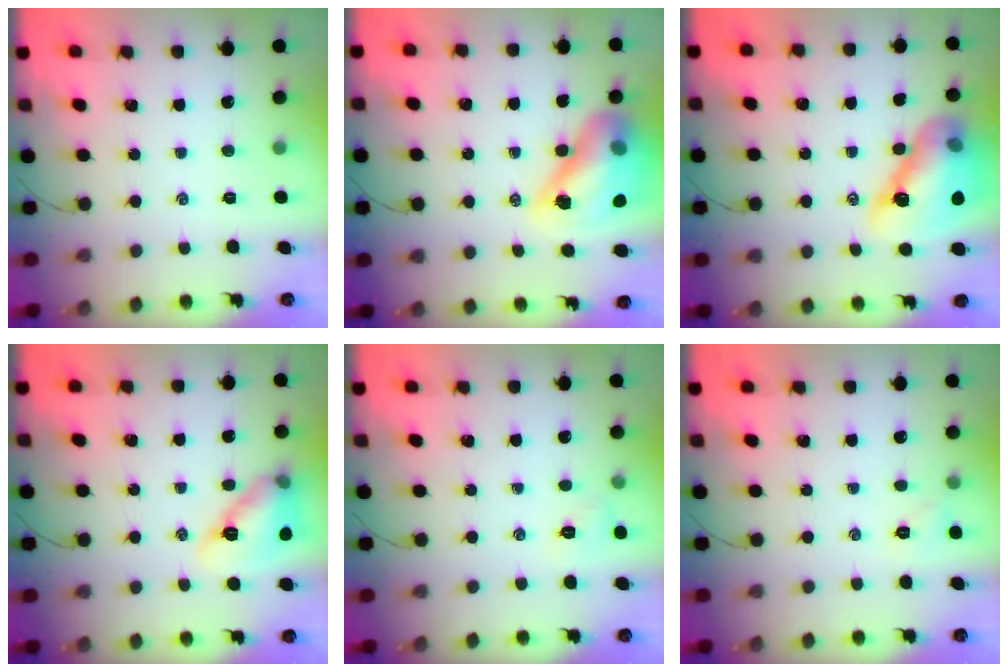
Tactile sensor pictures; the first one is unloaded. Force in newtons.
{"total": 18.3, "press": 17.6, "slide": 4.9}
{"total": 16.2, "press": 15.6, "slide": 4.6}
{"total": 13.7, "press": 13.2, "slide": 3.5}
{"total": 5.6, "press": 5.4, "slide": 1.5}
{"total": 5.2, "press": 5.0, "slide": 1.5}